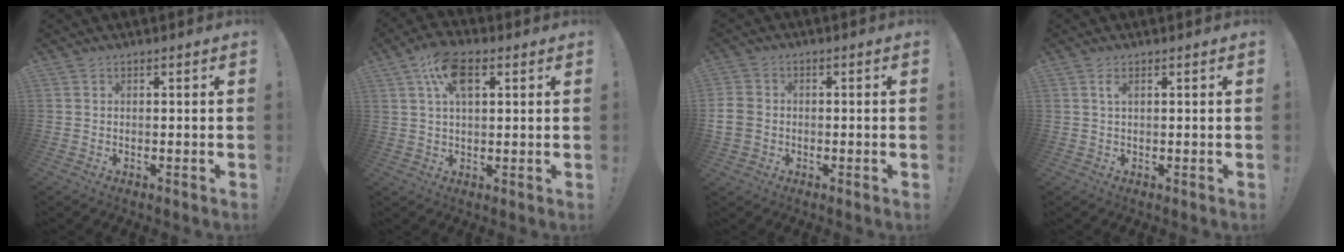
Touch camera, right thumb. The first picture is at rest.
{"total": 9.9, "force": [3.9, 5.1, 7.6], "torque": [-0.124, 0.000, 0.070]}
{"total": 5.7, "force": [-0.9, 4.9, 2.8], "torque": [-0.059, 0.006, -0.013]}
{"total": 1.6, "force": [0.7, 0.6, 1.4], "torque": [-0.024, 0.000, 0.011]}